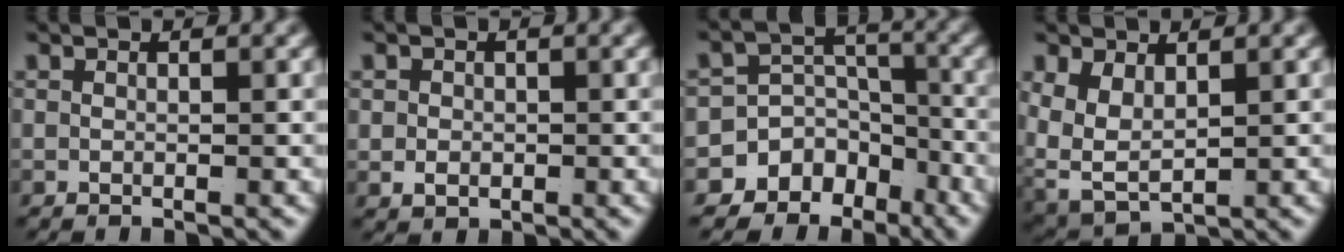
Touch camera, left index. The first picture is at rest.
{"total": 1.9, "force": [-0.1, 1.6, 0.9], "torque": [-0.020, -0.011, 0.007]}
{"total": 12.0, "force": [-5.3, 9.9, 4.2], "torque": [-0.088, -0.042, -0.090]}
{"total": 7.2, "force": [0.0, 6.1, 3.8], "torque": [-0.121, -0.033, 0.011]}